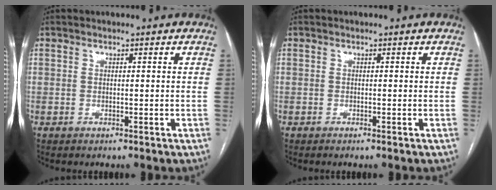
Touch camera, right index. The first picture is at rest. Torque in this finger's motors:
{"motor_torque": [0.09, 0.10, -0.02, 0.01]}